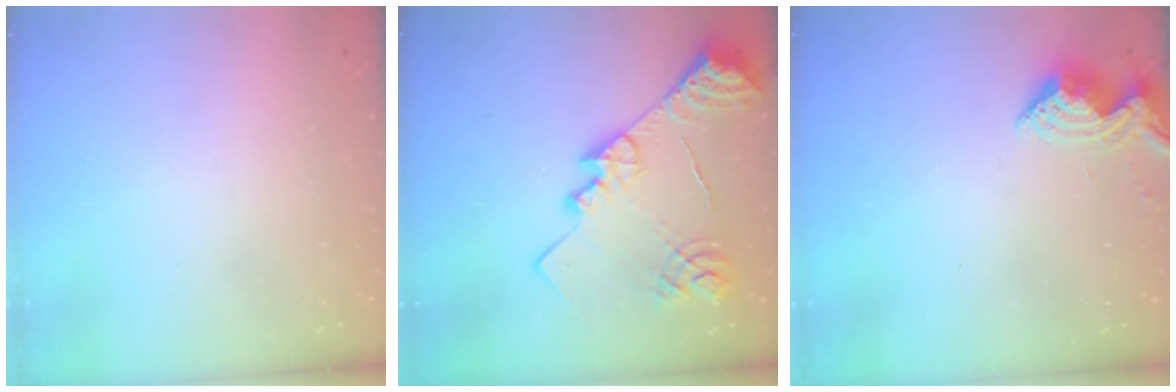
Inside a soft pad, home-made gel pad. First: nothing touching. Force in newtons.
{"total": 18.4, "press": 18.3, "slide": 1.7}
{"total": 10.1, "press": 10.1, "slide": 0.4}